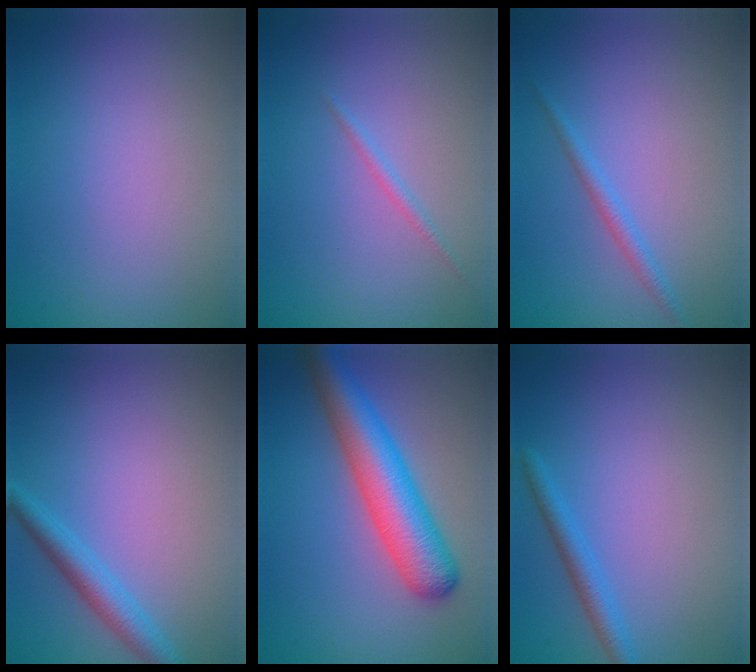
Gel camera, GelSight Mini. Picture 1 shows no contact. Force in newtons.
{"total": 0.8, "press": 0.8, "slide": 0.0}
{"total": 1.4, "press": 1.4, "slide": 0.1}
{"total": 2.6, "press": 2.6, "slide": 0.1}
{"total": 7.1, "press": 7.1, "slide": 0.2}
{"total": 1.9, "press": 1.9, "slide": 0.2}